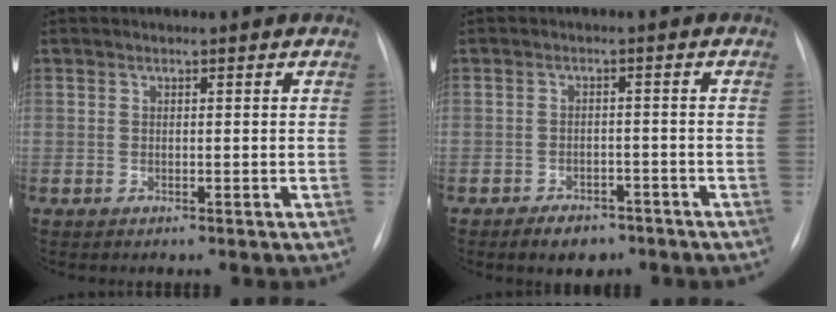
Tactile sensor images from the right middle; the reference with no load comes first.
{"total": 4.4, "force": [-3.2, 2.5, 1.7], "torque": [-0.029, 0.003, -0.041]}